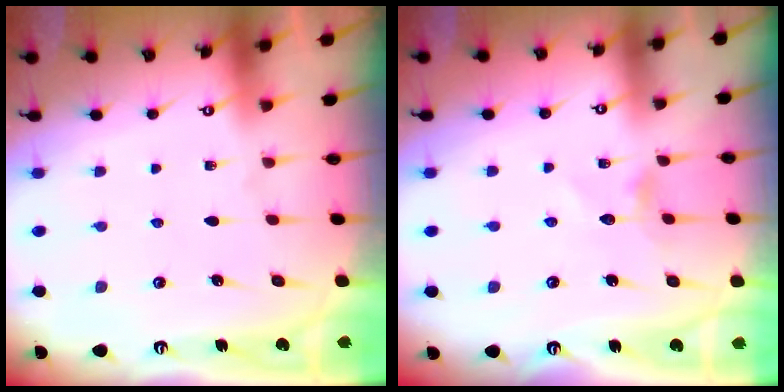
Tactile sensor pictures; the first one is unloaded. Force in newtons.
{"total": 3.4, "press": 3.4, "slide": 0.3}